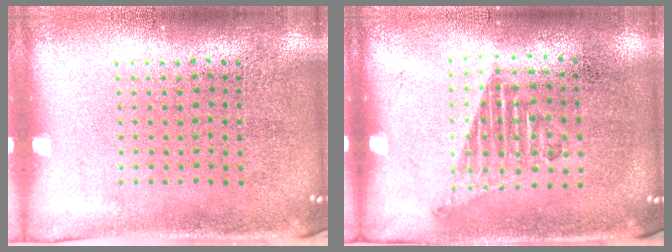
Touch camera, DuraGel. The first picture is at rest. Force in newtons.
{"total": 1.2, "press": 1.0, "slide": 0.6}